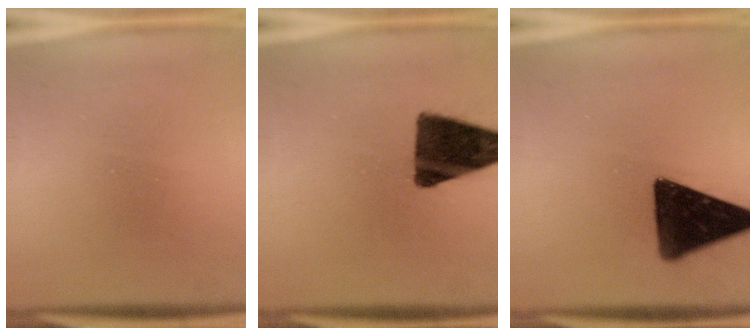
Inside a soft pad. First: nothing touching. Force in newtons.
{"total": 13.4}
{"total": 15.3}